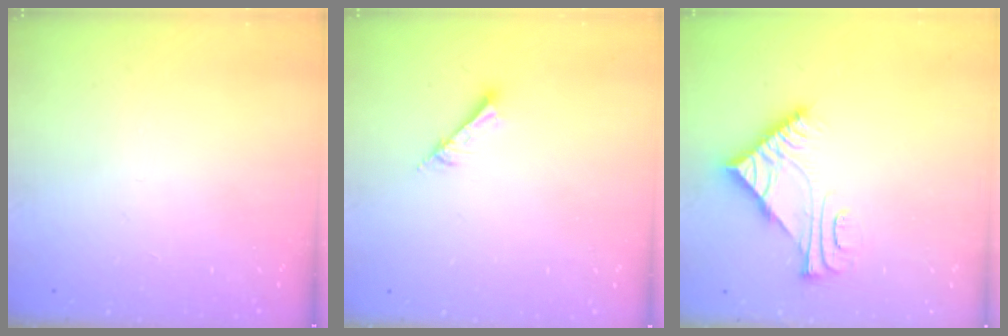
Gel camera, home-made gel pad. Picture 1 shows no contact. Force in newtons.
{"total": 2.6, "press": 2.6, "slide": 0.1}
{"total": 6.8, "press": 6.8, "slide": 0.1}